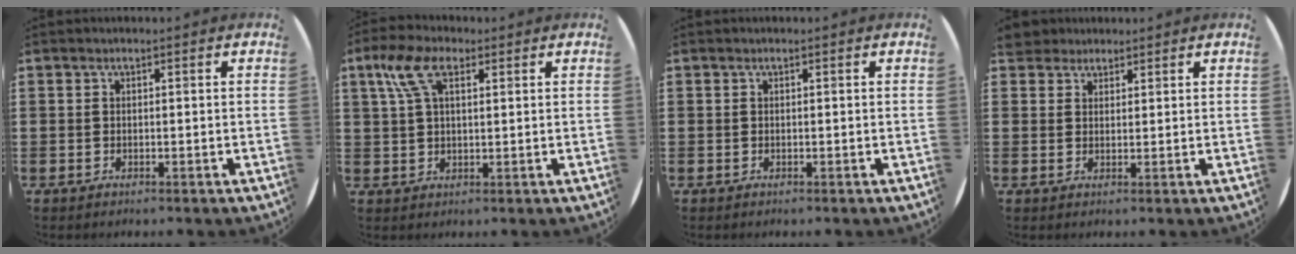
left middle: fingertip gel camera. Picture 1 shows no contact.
{"total": 6.3, "force": [3.1, 3.0, 4.6], "torque": [-0.100, 0.012, 0.055]}
{"total": 0.0}
{"total": 3.0, "force": [2.7, 1.3, 0.1], "torque": [-0.003, 0.001, 0.052]}